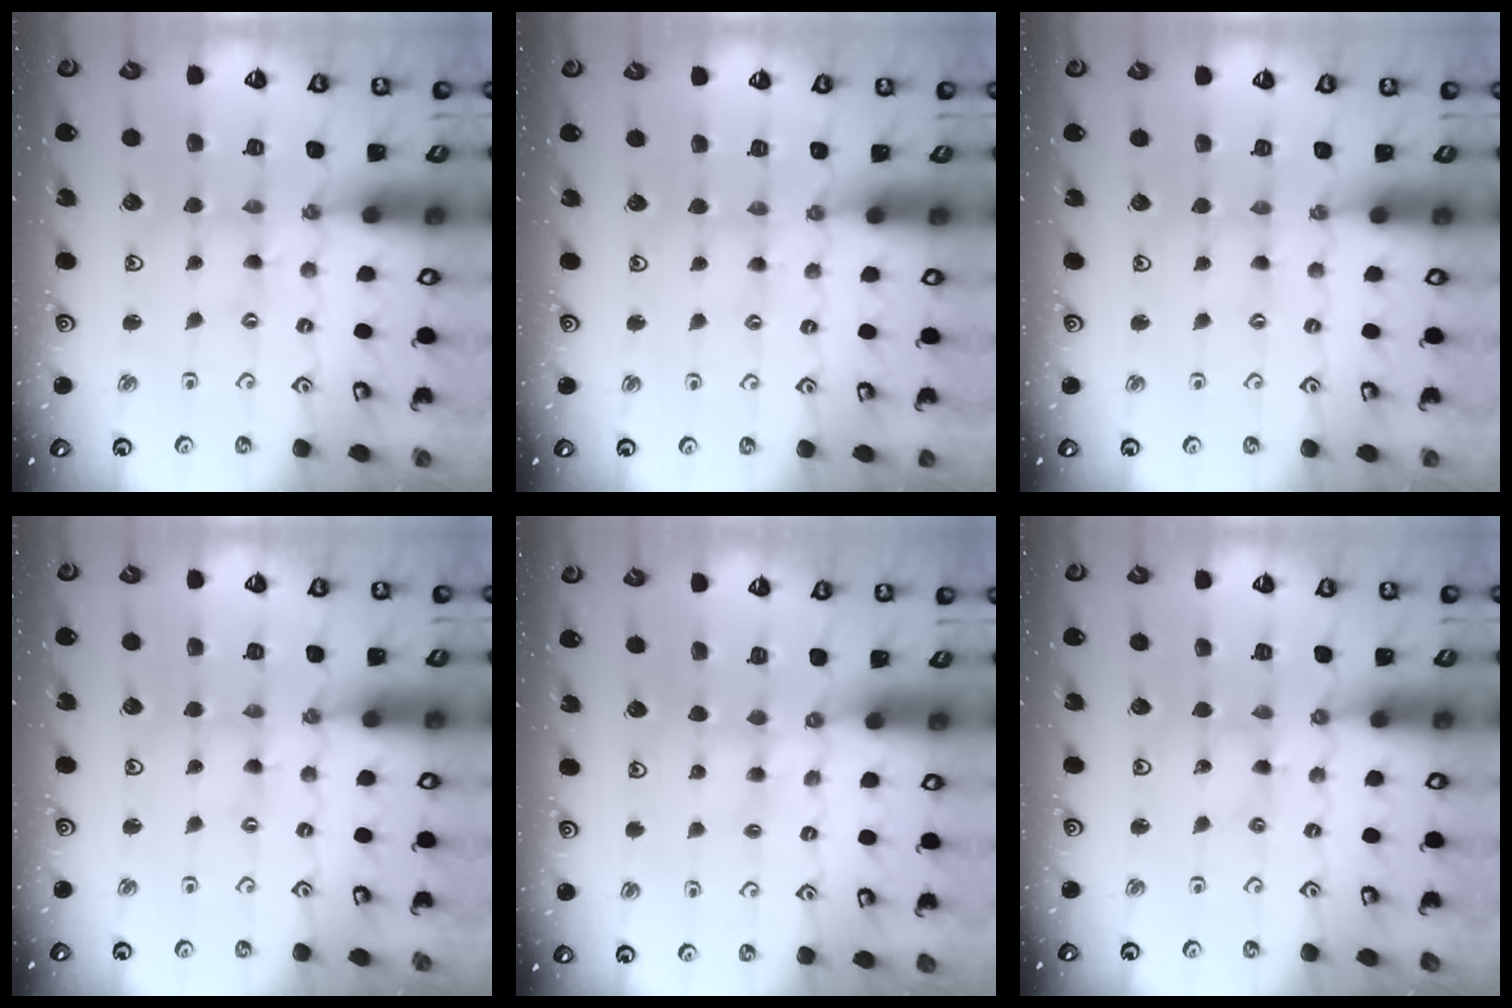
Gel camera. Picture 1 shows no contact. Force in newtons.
{"total": 1.3, "press": 1.2, "slide": 0.3}
{"total": 0.8, "press": 0.8, "slide": 0.2}
{"total": 0.0}
{"total": 2.7, "press": 2.7, "slide": 0.4}
{"total": 0.0}